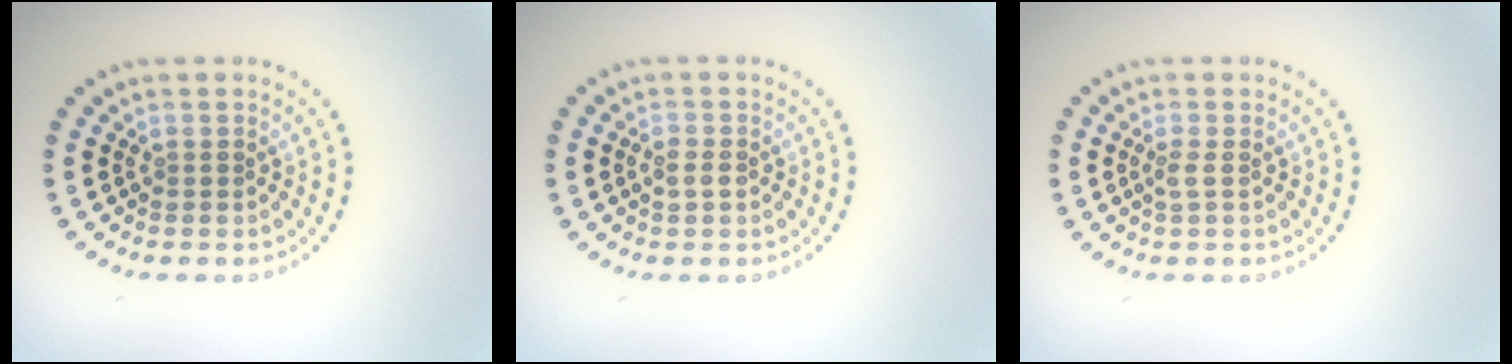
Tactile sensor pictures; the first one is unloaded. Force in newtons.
{"total": 1.3, "press": 1.3, "slide": 0.2}
{"total": 0.9, "press": 0.7, "slide": 0.6}